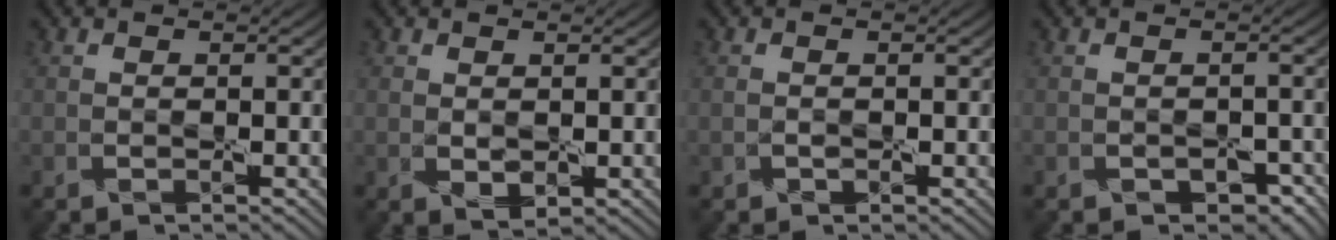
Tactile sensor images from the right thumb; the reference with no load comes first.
{"total": 1.8, "force": [0.3, 1.2, 1.3], "torque": [-0.032, -0.008, 0.012]}
{"total": 1.1, "force": [-0.2, 0.8, 0.7], "torque": [-0.017, -0.004, -0.004]}
{"total": 2.8, "force": [-1.5, 1.8, 1.6], "torque": [-0.022, -0.010, -0.013]}